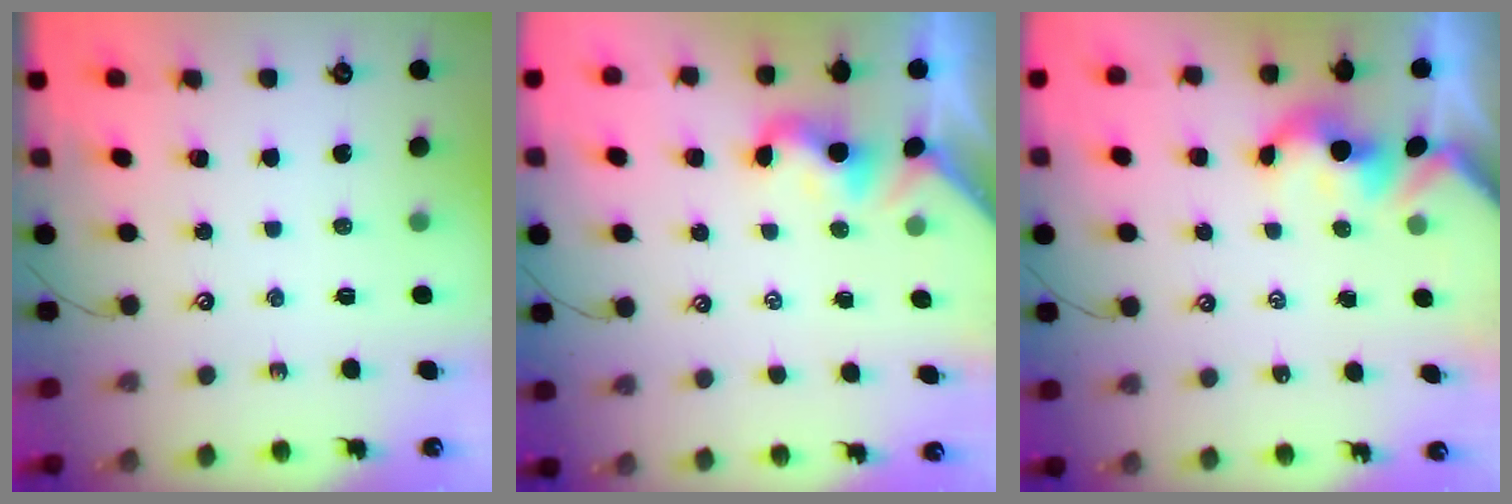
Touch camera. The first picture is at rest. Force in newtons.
{"total": 2.2, "press": 2.1, "slide": 0.5}
{"total": 1.6, "press": 1.6, "slide": 0.2}